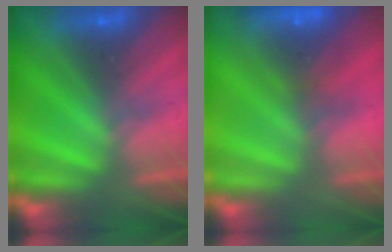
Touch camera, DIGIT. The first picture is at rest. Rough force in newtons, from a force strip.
{"total": 7.7}